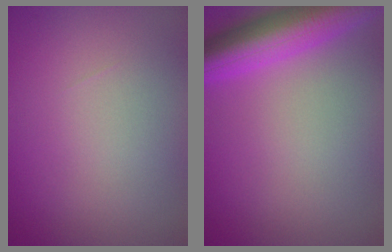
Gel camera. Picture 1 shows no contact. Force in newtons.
{"total": 7.5, "press": 7.5, "slide": 0.4}